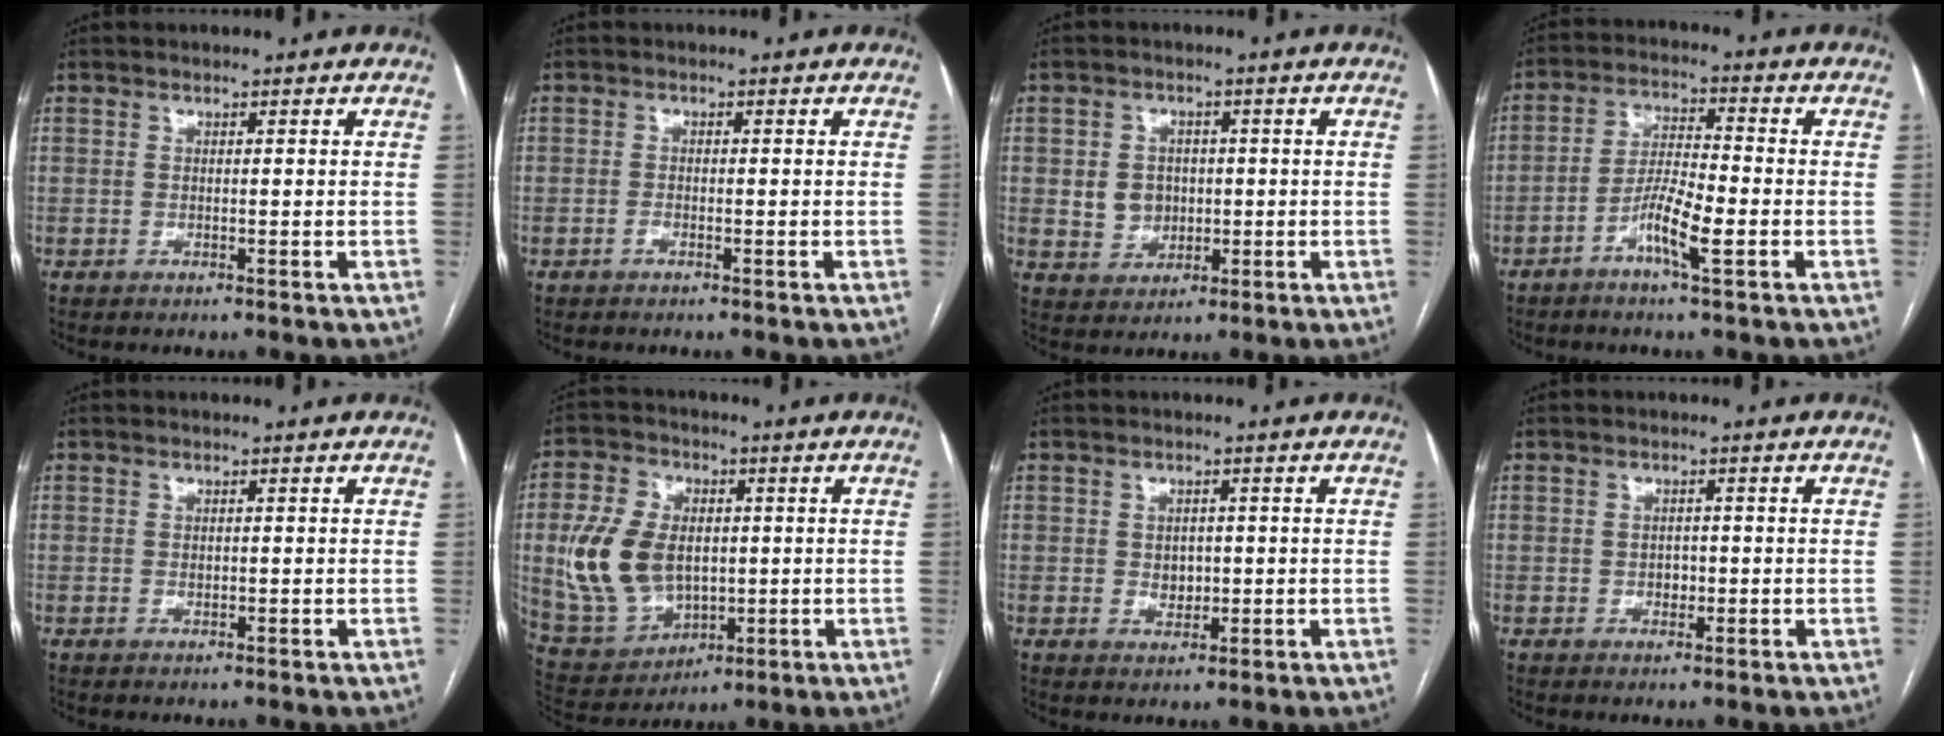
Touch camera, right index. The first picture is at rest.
{"total": 1.0, "force": [-0.5, 0.4, 0.7], "torque": [-0.015, 0.001, -0.009]}
{"total": 5.1, "force": [0.2, 4.6, 2.2], "torque": [-0.035, 0.011, 0.012]}
{"total": 7.0, "force": [-3.2, 0.7, 6.2], "torque": [-0.122, 0.003, -0.061]}
{"total": 0.6, "force": [0.0, 0.4, 0.4], "torque": [-0.006, 0.000, 0.000]}
{"total": 14.5, "force": [0.4, 9.9, 10.6], "torque": [-0.236, 0.018, 0.028]}
{"total": 2.6, "force": [0.0, 2.0, 1.6], "torque": [-0.019, 0.001, 0.005]}
{"total": 1.6, "force": [-0.3, 1.2, 0.9], "torque": [-0.013, 0.003, -0.003]}